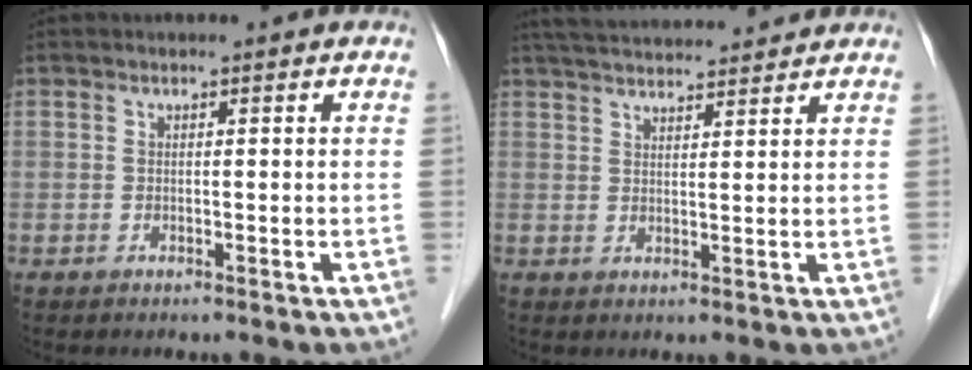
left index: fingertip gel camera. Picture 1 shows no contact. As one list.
[{"total": 11.7, "force": [11.0, 1.1, 3.8], "torque": [-0.072, 0.031, 0.167]}]